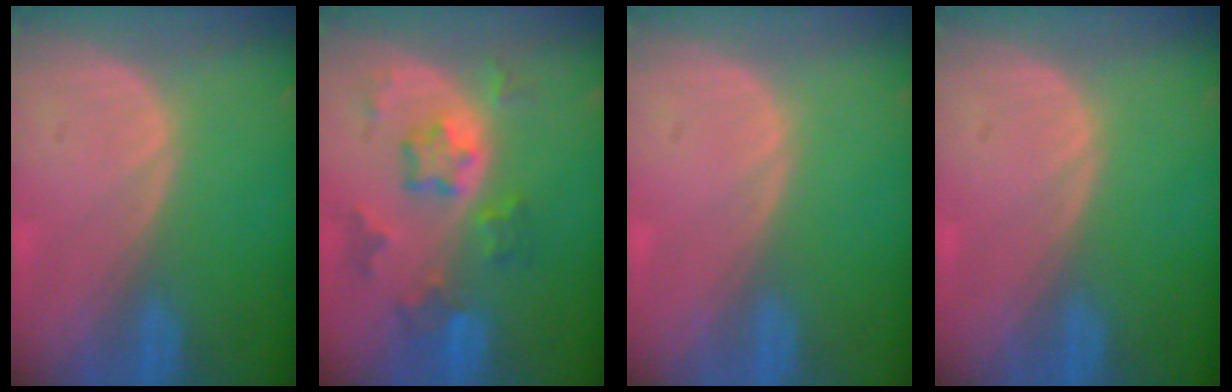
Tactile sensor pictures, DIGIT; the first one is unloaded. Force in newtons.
{"total": 7.4, "press": 6.6, "slide": 3.4}
{"total": 0.0}
{"total": 0.0}